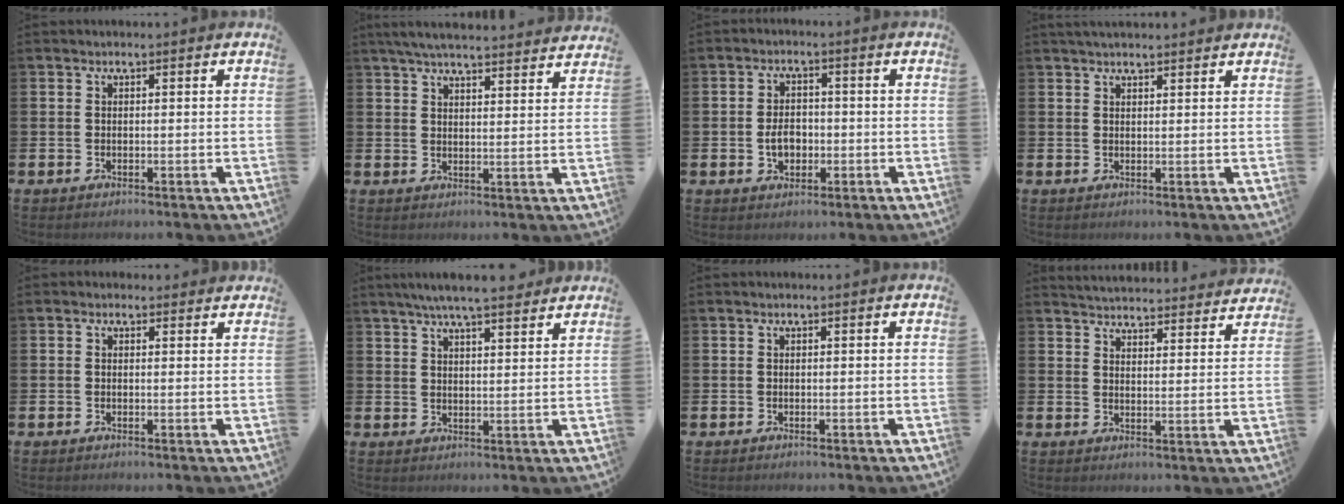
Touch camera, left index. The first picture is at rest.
{"total": 5.6, "force": [5.4, 0.4, 1.5], "torque": [-0.038, -0.026, 0.097]}
{"total": 3.5, "force": [-0.8, 2.5, 2.3], "torque": [-0.022, -0.005, -0.021]}
{"total": 2.3, "force": [2.2, 0.4, 0.6], "torque": [-0.004, -0.007, 0.038]}
{"total": 0.8, "force": [0.5, 0.6, 0.2], "torque": [0.008, 0.004, 0.005]}
{"total": 6.3, "force": [5.8, 0.5, 2.4], "torque": [-0.047, -0.023, 0.101]}
{"total": 0.0}
{"total": 4.8, "force": [4.8, 0.5, -0.1], "torque": [-0.011, -0.036, 0.085]}